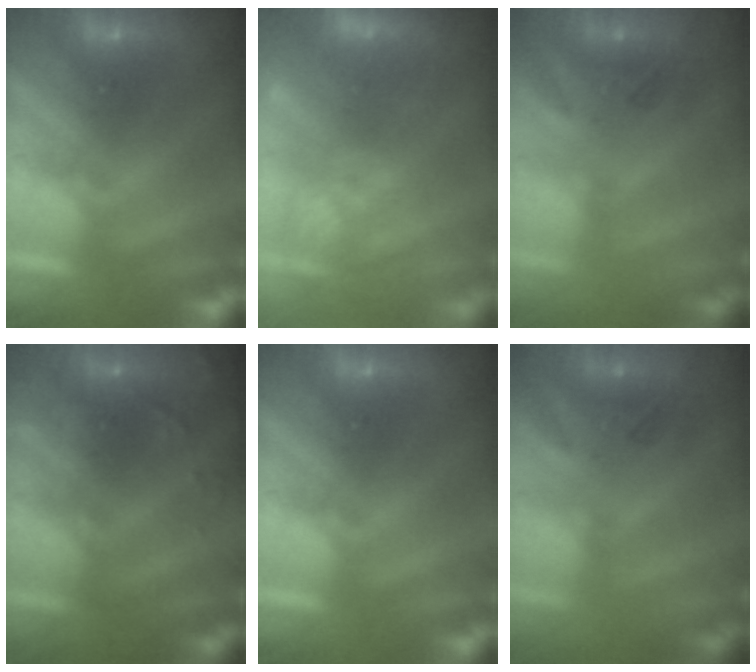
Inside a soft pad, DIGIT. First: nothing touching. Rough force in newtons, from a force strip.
{"total": 3.9}
{"total": 2.2}
{"total": 8.5}
{"total": 0.0}
{"total": 2.2}